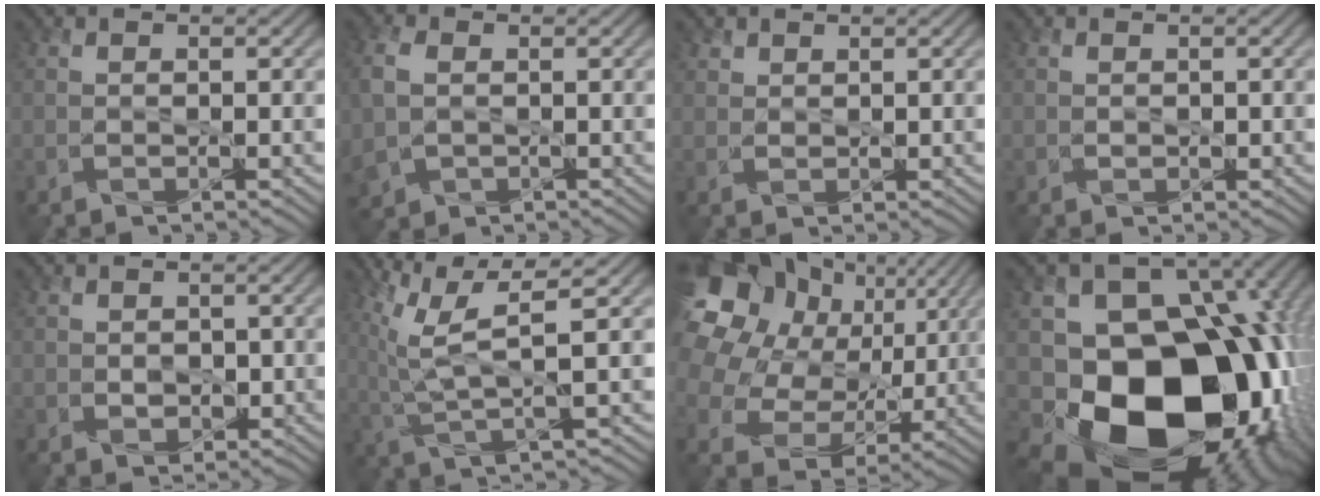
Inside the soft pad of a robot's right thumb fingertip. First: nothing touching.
{"total": 5.2, "force": [0.3, 4.0, 3.3], "torque": [-0.102, -0.008, 0.007]}
{"total": 1.6, "force": [1.1, 1.1, 0.3], "torque": [-0.008, 0.000, 0.025]}
{"total": 0.7, "force": [0.0, 0.6, 0.3], "torque": [-0.006, -0.006, 0.001]}
{"total": 2.1, "force": [-0.1, 1.8, 1.1], "torque": [-0.023, -0.007, -0.001]}
{"total": 8.5, "force": [2.9, 2.0, 7.7], "torque": [-0.174, 0.017, 0.062]}
{"total": 20.2, "force": [6.9, 15.8, 10.4], "torque": [-0.303, 0.042, 0.150]}
{"total": 18.9, "force": [-4.3, 14.3, 11.6], "torque": [-0.170, -0.052, -0.051]}